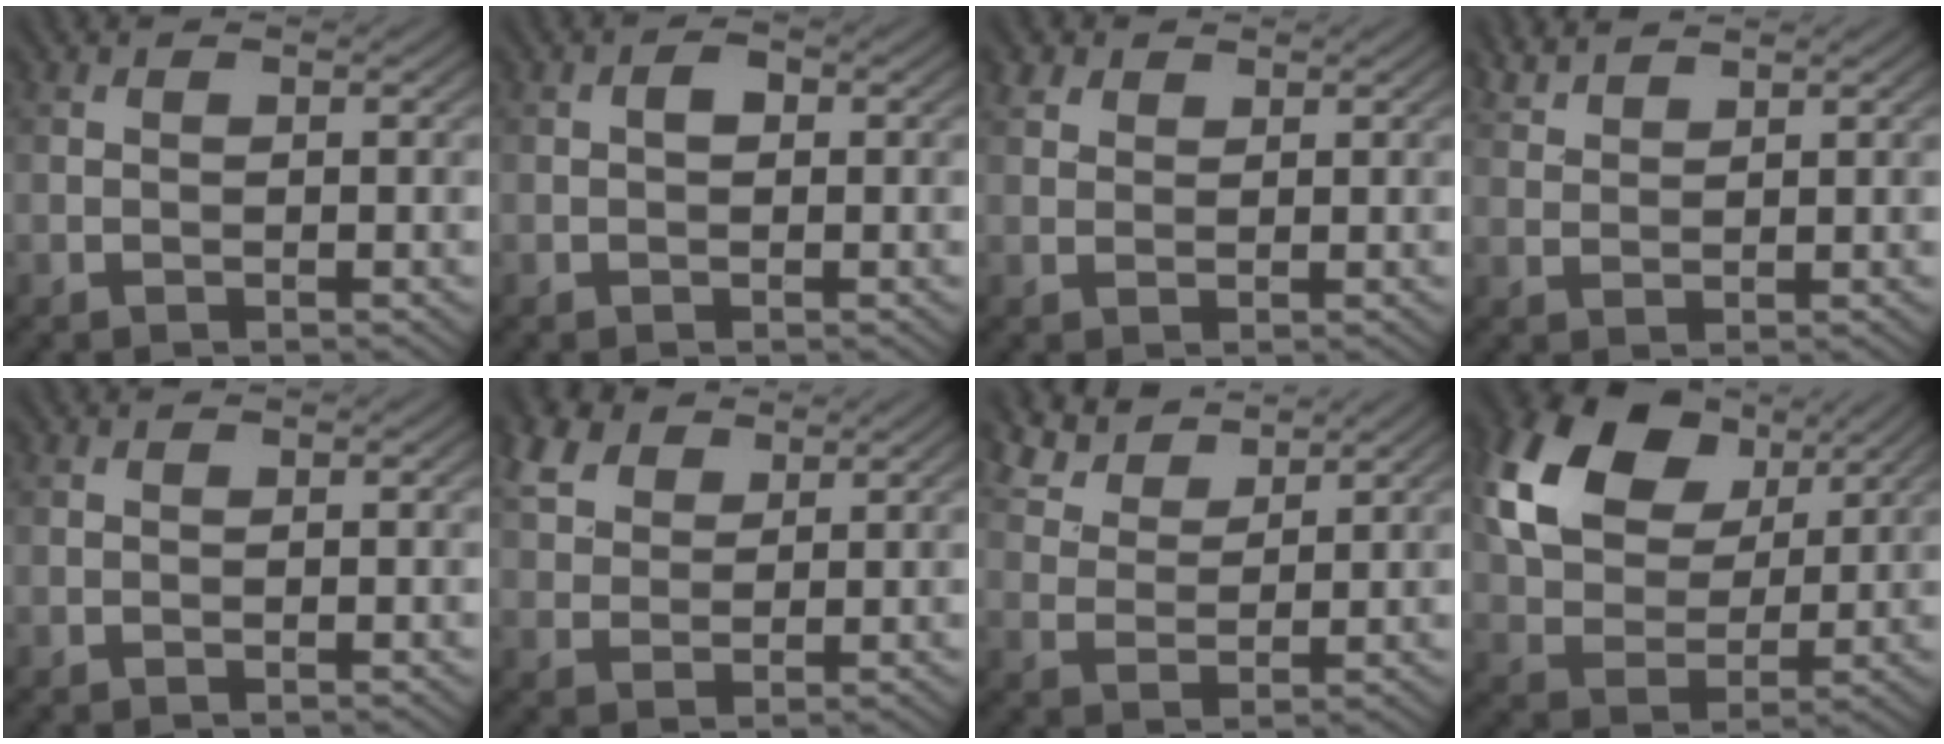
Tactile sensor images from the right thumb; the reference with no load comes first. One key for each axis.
{"total": 1.3, "fx": 0.1, "fy": 0.9, "fz": 0.9, "tx": -0.014, "ty": 0.002, "tz": -0.003}
{"total": 2.0, "fx": 1.4, "fy": 1.4, "fz": 0.6, "tx": -0.016, "ty": 0.006, "tz": 0.029}
{"total": 2.7, "fx": 2.5, "fy": 0.5, "fz": 0.9, "tx": -0.025, "ty": 0.005, "tz": 0.056}
{"total": 0.0}
{"total": 5.6, "fx": 3.5, "fy": 3.4, "fz": 2.7, "tx": -0.074, "ty": 0.012, "tz": 0.073}
{"total": 5.6, "fx": 4.6, "fy": 2.1, "fz": 2.4, "tx": -0.066, "ty": 0.009, "tz": 0.096}
{"total": 15.8, "fx": 7.3, "fy": 10.5, "fz": 9.3, "tx": -0.227, "ty": 0.032, "tz": 0.133}